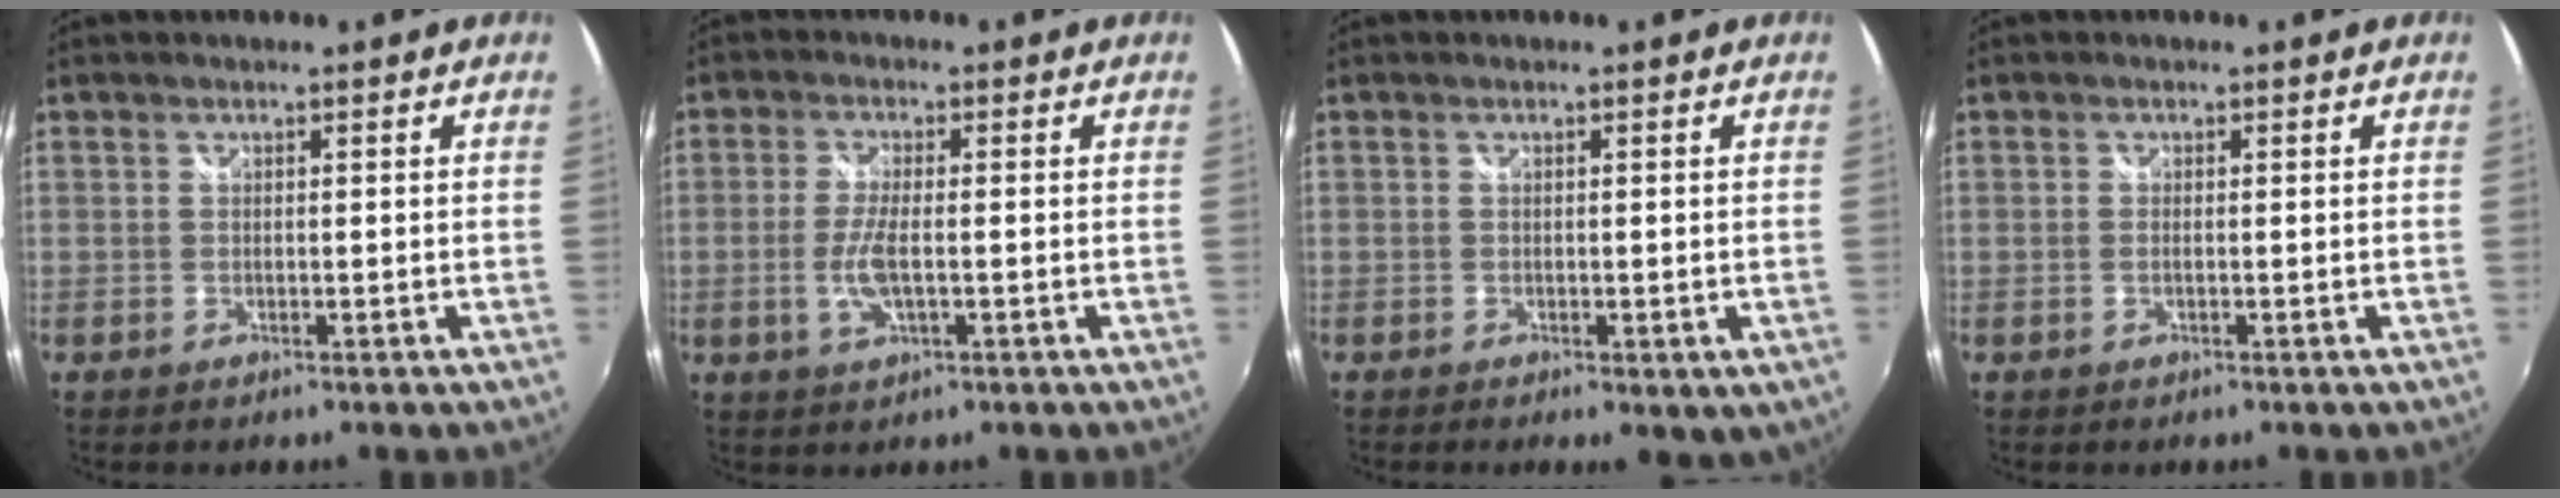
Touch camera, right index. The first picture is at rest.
{"total": 5.4, "force": [-1.3, 1.6, 5.1], "torque": [-0.107, -0.006, -0.025]}
{"total": 3.8, "force": [-1.5, 1.5, 3.2], "torque": [-0.048, -0.019, -0.014]}
{"total": 0.7, "force": [-0.2, 0.1, 0.7], "torque": [-0.014, 0.001, -0.006]}